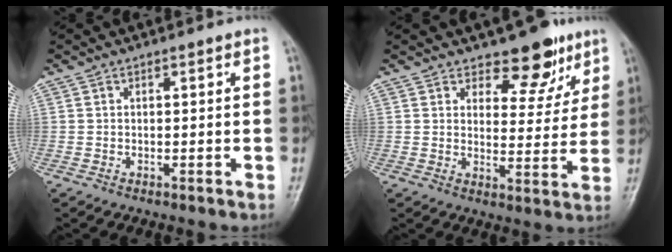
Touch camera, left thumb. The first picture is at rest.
{"total": 9.0, "force": [6.4, 4.8, 4.1], "torque": [-0.010, -0.039, 0.091]}